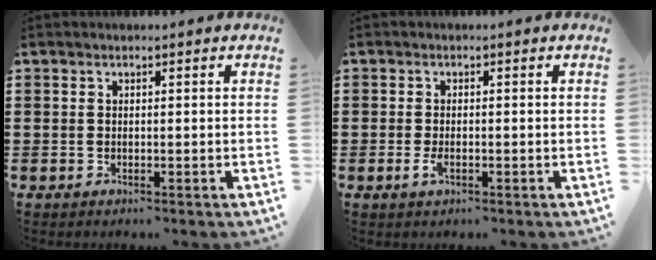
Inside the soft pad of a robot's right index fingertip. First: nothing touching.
{"total": 1.6, "force": [-0.5, 0.7, 1.4], "torque": [-0.041, -0.007, -0.014]}